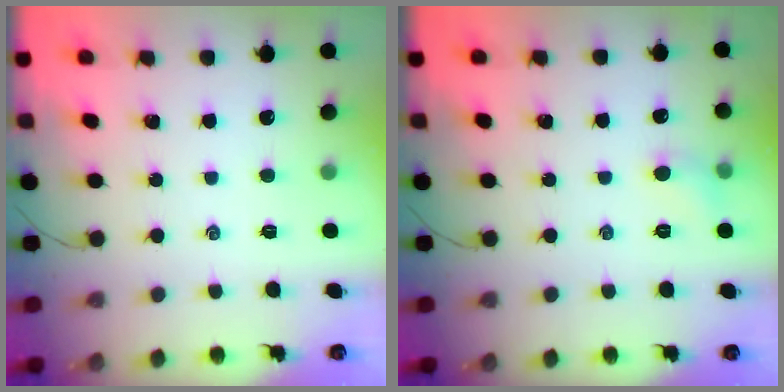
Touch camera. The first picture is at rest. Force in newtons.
{"total": 5.1, "press": 4.8, "slide": 1.7}